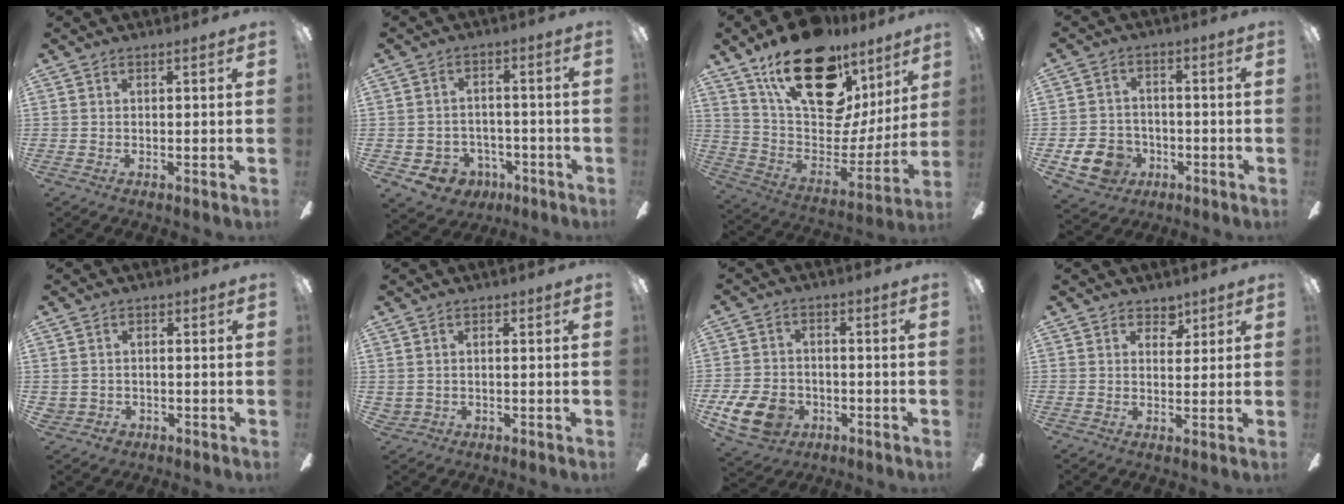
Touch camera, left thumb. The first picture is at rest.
{"total": 6.7, "force": [-3.6, 5.4, 1.7], "torque": [-0.058, 0.024, -0.066]}
{"total": 25.8, "force": [15.9, 12.8, 15.8], "torque": [-0.253, -0.094, 0.287]}
{"total": 9.9, "force": [-4.4, 7.9, 4.1], "torque": [-0.101, 0.031, -0.081]}
{"total": 2.6, "force": [-0.1, 2.6, 0.3], "torque": [-0.009, 0.006, -0.003]}
{"total": 2.2, "force": [0.7, 2.0, 0.3], "torque": [-0.009, 0.005, 0.013]}
{"total": 11.6, "force": [-5.1, 8.4, 6.1], "torque": [-0.131, 0.035, -0.092]}
{"total": 4.1, "force": [2.8, 2.6, 1.3], "torque": [-0.002, -0.015, 0.046]}